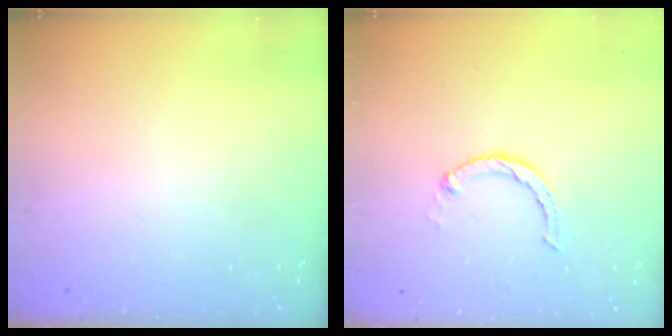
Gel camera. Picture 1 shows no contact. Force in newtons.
{"total": 3.0, "press": 3.0, "slide": 0.4}